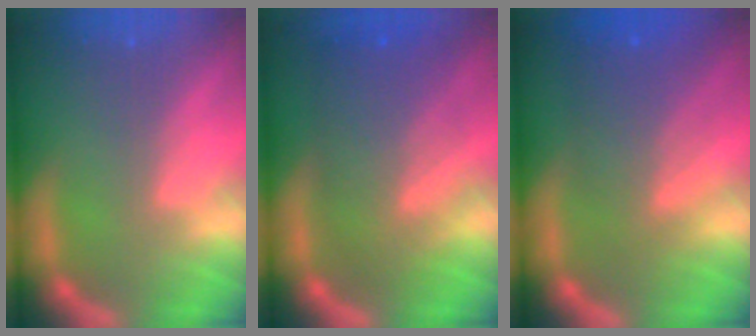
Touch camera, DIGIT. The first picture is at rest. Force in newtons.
{"total": 8.5}
{"total": 6.5}